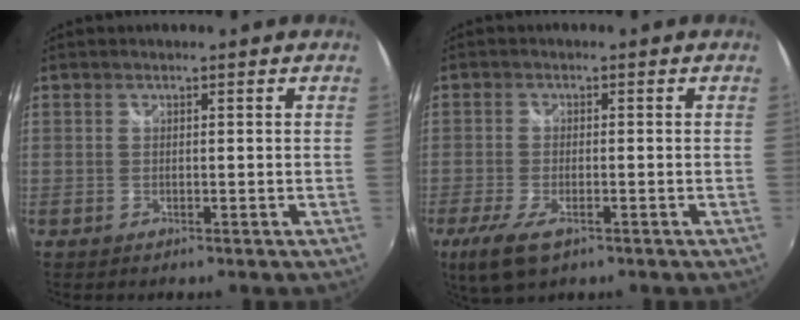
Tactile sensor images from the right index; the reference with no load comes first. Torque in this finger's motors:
{"motor_torque": [0.25, -0.04, 0.16, 0.05]}